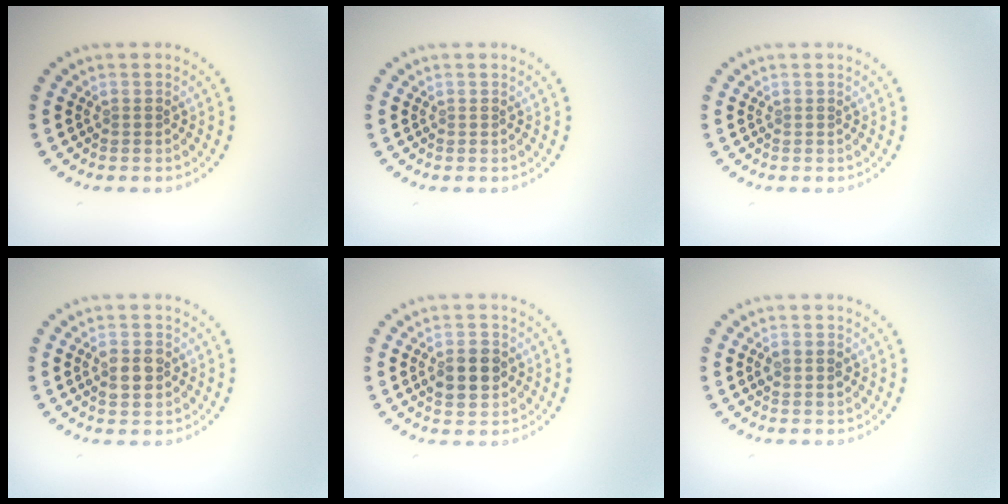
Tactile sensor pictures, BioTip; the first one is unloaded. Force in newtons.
{"total": 0.0}
{"total": 0.0}
{"total": 2.9, "press": 2.9, "slide": 0.1}
{"total": 3.6, "press": 3.6, "slide": 0.2}
{"total": 1.4, "press": 1.4, "slide": 0.0}